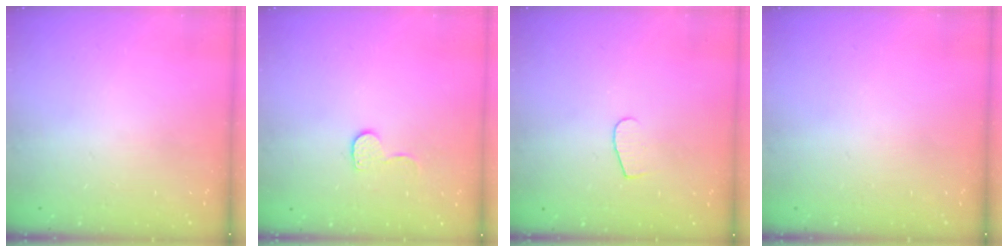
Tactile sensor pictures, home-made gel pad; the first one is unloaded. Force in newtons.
{"total": 6.8, "press": 6.7, "slide": 0.6}
{"total": 4.6, "press": 4.5, "slide": 0.4}
{"total": 0.0}